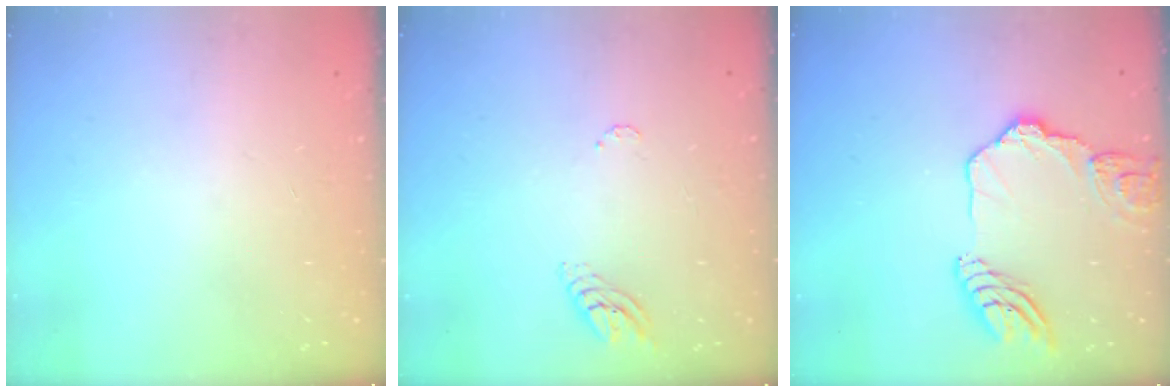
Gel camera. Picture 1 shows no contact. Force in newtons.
{"total": 5.1, "press": 5.1, "slide": 0.4}
{"total": 14.0, "press": 13.9, "slide": 1.6}